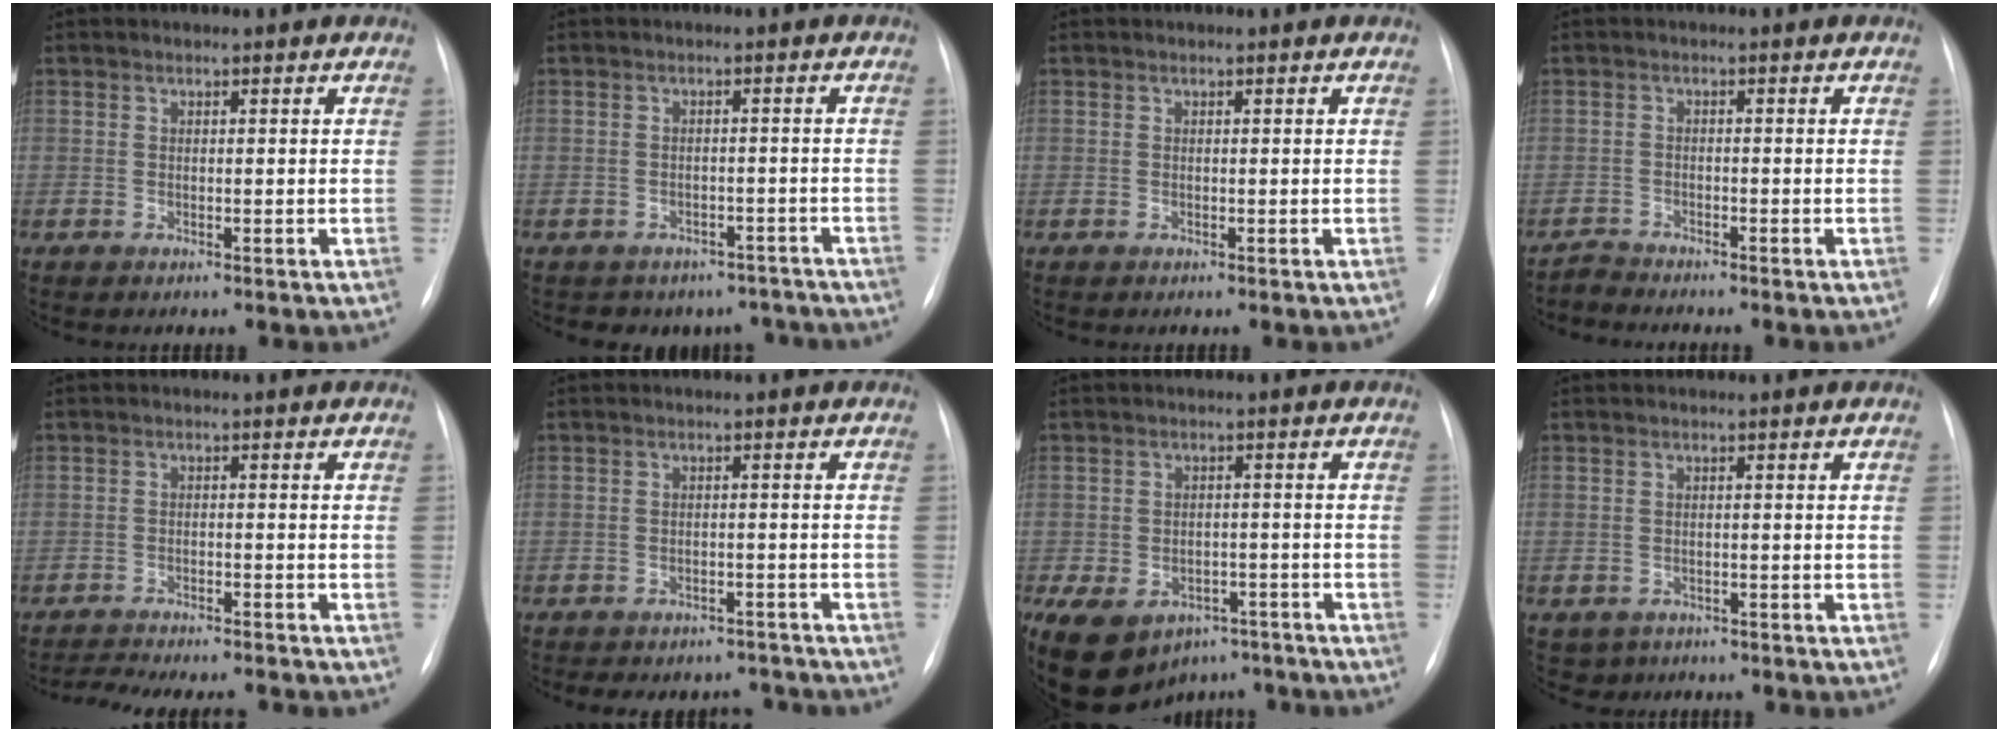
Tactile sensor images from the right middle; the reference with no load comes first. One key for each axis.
{"total": 7.8, "fx": -6.3, "fy": 4.5, "fz": 0.2, "tx": 0.010, "ty": 0.024, "tz": -0.062}
{"total": 0.0}
{"total": 1.7, "fx": -1.6, "fy": -0.2, "fz": -0.7, "tx": 0.017, "ty": -0.011, "tz": -0.031}
{"total": 10.5, "fx": -9.7, "fy": 1.2, "fz": 3.8, "tx": -0.053, "ty": -0.002, "tz": -0.128}
{"total": 8.9, "fx": -7.8, "fy": 3.9, "fz": 1.5, "tx": -0.018, "ty": 0.017, "tz": -0.085}
{"total": 18.2, "fx": -10.8, "fy": 12.5, "fz": 7.7, "tx": -0.212, "ty": -0.003, "tz": -0.139}
{"total": 2.6, "fx": -1.6, "fy": 2.0, "fz": 0.1, "tx": -0.001, "ty": 0.005, "tz": -0.022}